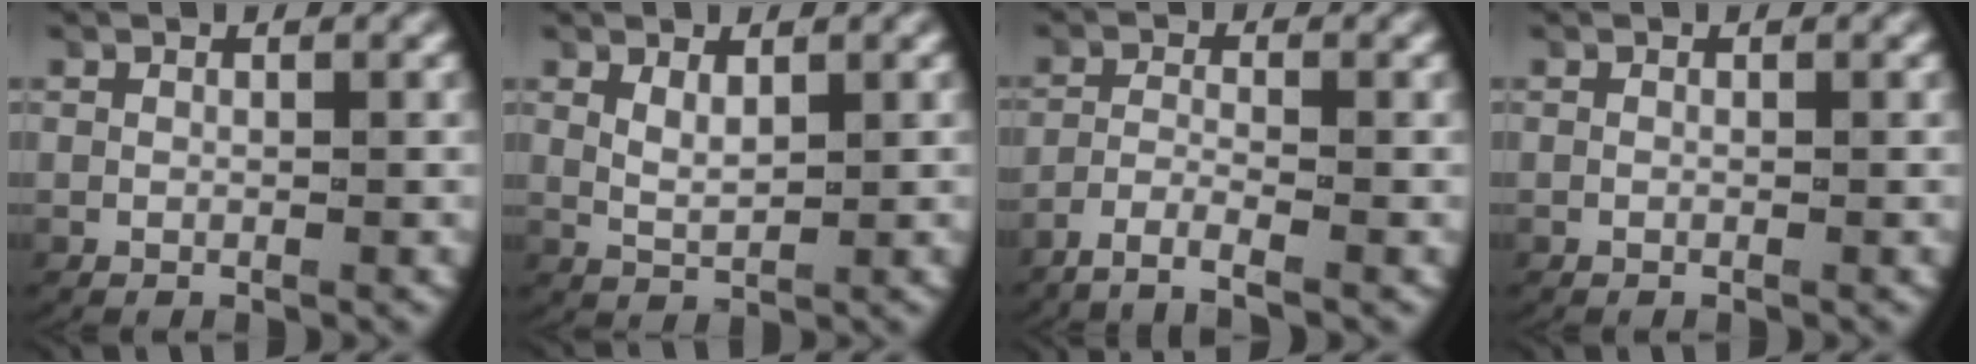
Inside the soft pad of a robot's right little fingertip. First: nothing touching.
{"total": 1.7, "force": [0.8, 0.6, 1.3], "torque": [-0.029, -0.007, 0.023]}
{"total": 4.1, "force": [-3.4, 0.6, 2.2], "torque": [-0.042, -0.010, -0.056]}
{"total": 0.0}